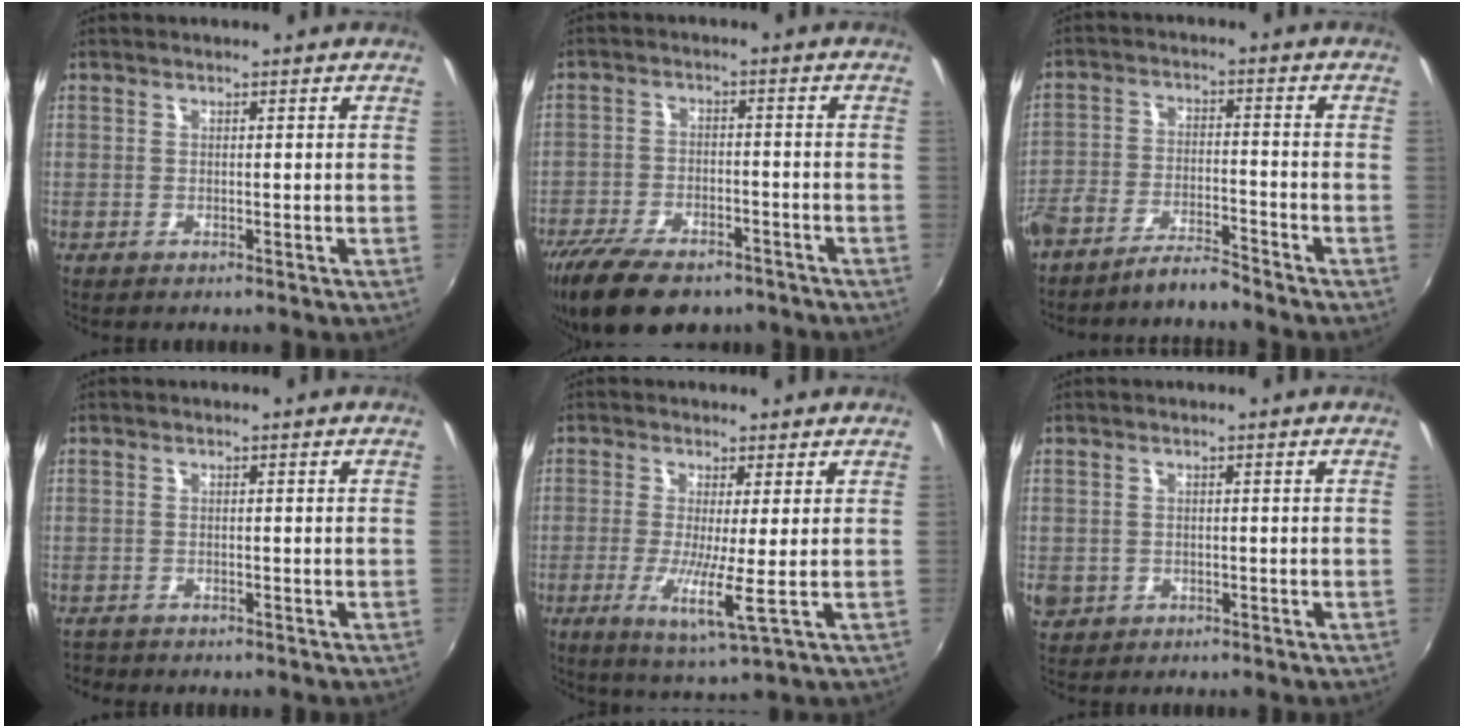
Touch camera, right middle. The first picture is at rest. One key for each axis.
{"total": 16.6, "fx": -12.2, "fy": 7.0, "fz": 8.8, "tx": -0.196, "ty": -0.035, "tz": -0.195}
{"total": 6.0, "fx": -5.5, "fy": 0.7, "fz": 2.3, "tx": -0.062, "ty": 0.003, "tz": -0.104}
{"total": 1.6, "fx": -1.5, "fy": 0.5, "fz": 0.2, "tx": -0.008, "ty": -0.005, "tz": -0.025}
{"total": 6.6, "fx": -0.9, "fy": -0.5, "fz": 6.6, "tx": -0.135, "ty": -0.021, "tz": -0.021}
{"total": 4.3, "fx": -0.8, "fy": 3.9, "fz": 1.7, "tx": -0.040, "ty": -0.003, "tz": -0.009}